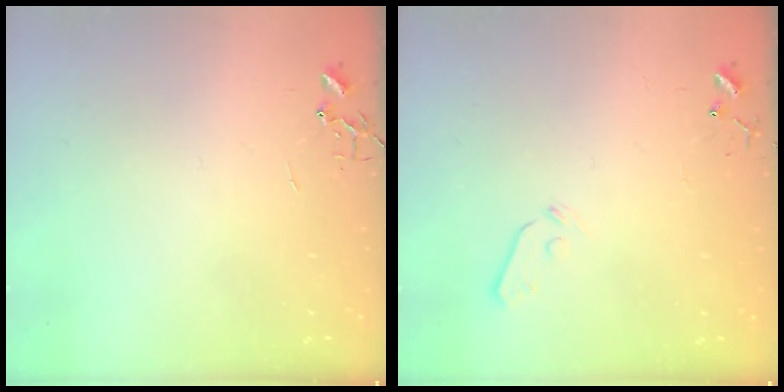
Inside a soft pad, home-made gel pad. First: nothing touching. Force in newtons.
{"total": 3.7, "press": 3.6, "slide": 0.6}